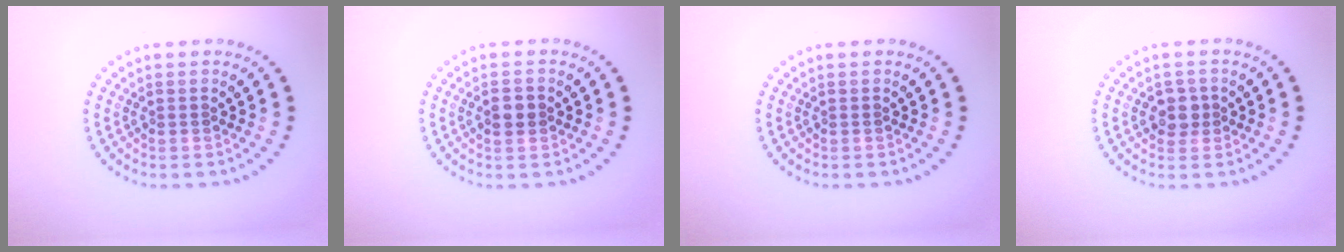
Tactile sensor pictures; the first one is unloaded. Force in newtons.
{"total": 1.7, "press": 1.7, "slide": 0.1}
{"total": 0.0}
{"total": 1.9, "press": 1.8, "slide": 0.7}